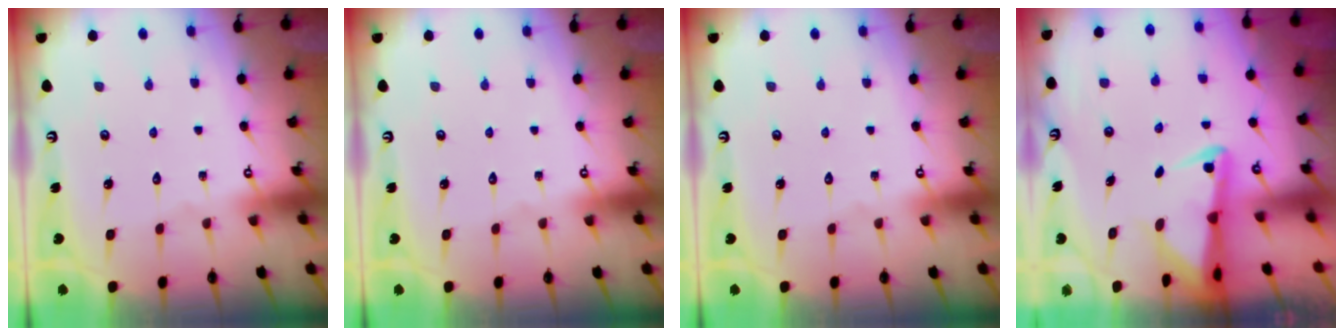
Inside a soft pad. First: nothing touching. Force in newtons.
{"total": 0.0}
{"total": 0.0}
{"total": 2.9, "press": 2.8, "slide": 0.7}